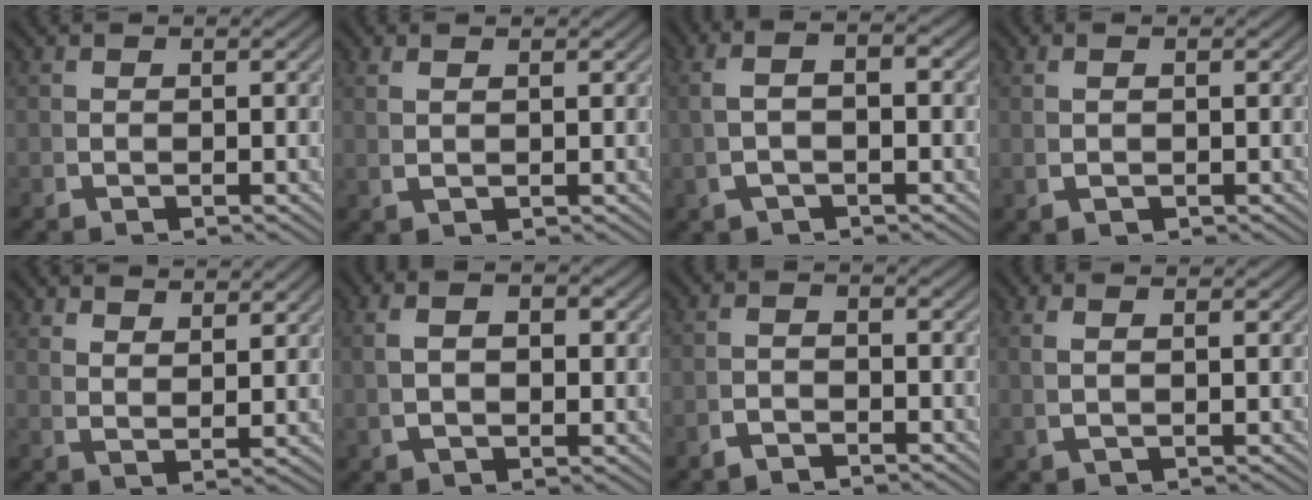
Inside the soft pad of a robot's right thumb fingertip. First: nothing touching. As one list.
[{"total": 1.3, "force": [1.0, -0.3, 0.8], "torque": [-0.016, 0.007, 0.026]}, {"total": 3.5, "force": [0.3, 1.3, 3.2], "torque": [-0.060, 0.014, 0.005]}, {"total": 1.0, "force": [0.2, 0.1, 1.0], "torque": [-0.018, 0.006, 0.011]}, {"total": 3.1, "force": [2.9, -0.1, 1.1], "torque": [-0.012, 0.004, 0.058]}, {"total": 3.2, "force": [0.6, 1.6, 2.7], "torque": [-0.045, 0.008, 0.014]}, {"total": 1.5, "force": [-1.4, 0.2, 0.5], "torque": [-0.002, 0.001, -0.029]}, {"total": 1.6, "force": [0.8, -0.2, 1.4], "torque": [-0.029, 0.008, 0.022]}]